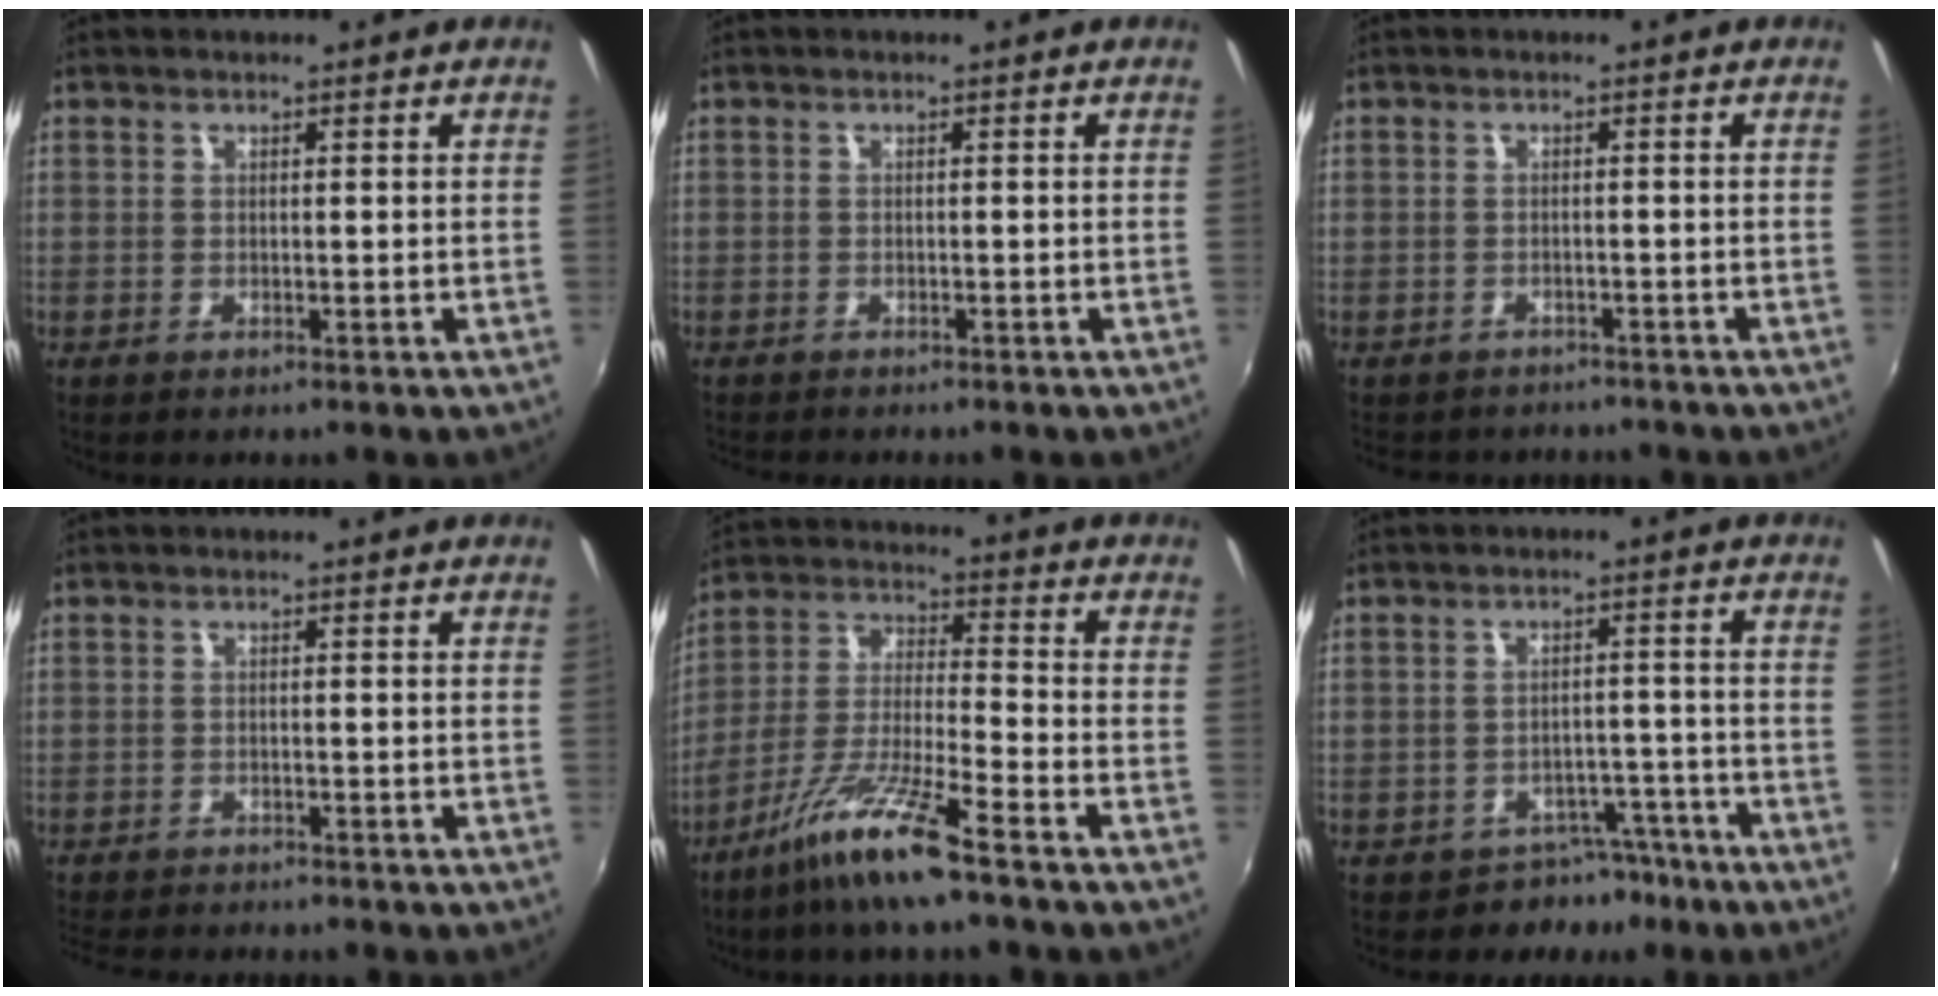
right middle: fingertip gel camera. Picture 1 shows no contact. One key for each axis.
{"total": 2.4, "fx": -2.2, "fy": 0.6, "fz": 0.8, "tx": -0.022, "ty": -0.011, "tz": -0.035}
{"total": 5.6, "fx": -4.8, "fy": 2.6, "fz": 1.2, "tx": -0.032, "ty": -0.003, "tz": -0.070}
{"total": 7.1, "fx": -6.5, "fy": 1.3, "fz": 2.3, "tx": -0.064, "ty": -0.017, "tz": -0.103}
{"total": 12.0, "fx": -8.2, "fy": 0.1, "fz": 8.7, "tx": -0.184, "ty": -0.009, "tz": -0.154}
{"total": 5.9, "fx": -4.6, "fy": 3.7, "fz": 0.3, "tx": -0.005, "ty": 0.028, "tz": -0.058}